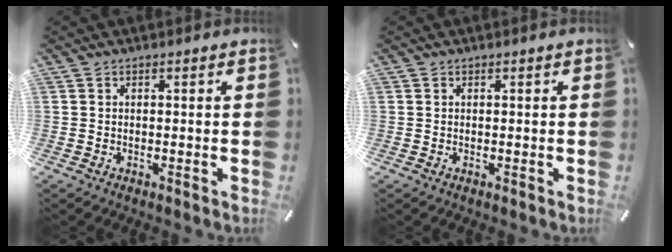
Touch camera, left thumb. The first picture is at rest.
{"total": 0.0}